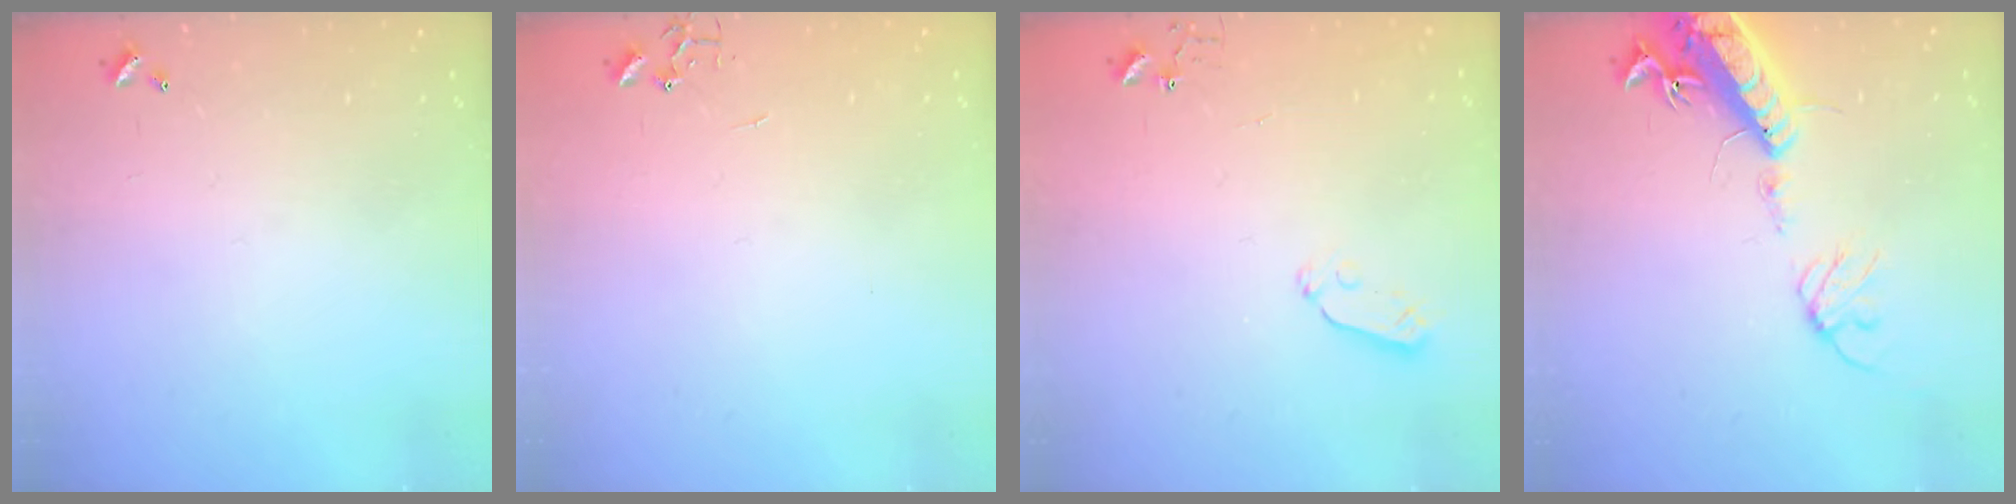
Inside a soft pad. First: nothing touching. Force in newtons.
{"total": 0.0}
{"total": 3.8, "press": 3.8, "slide": 0.6}
{"total": 17.2, "press": 16.7, "slide": 3.9}